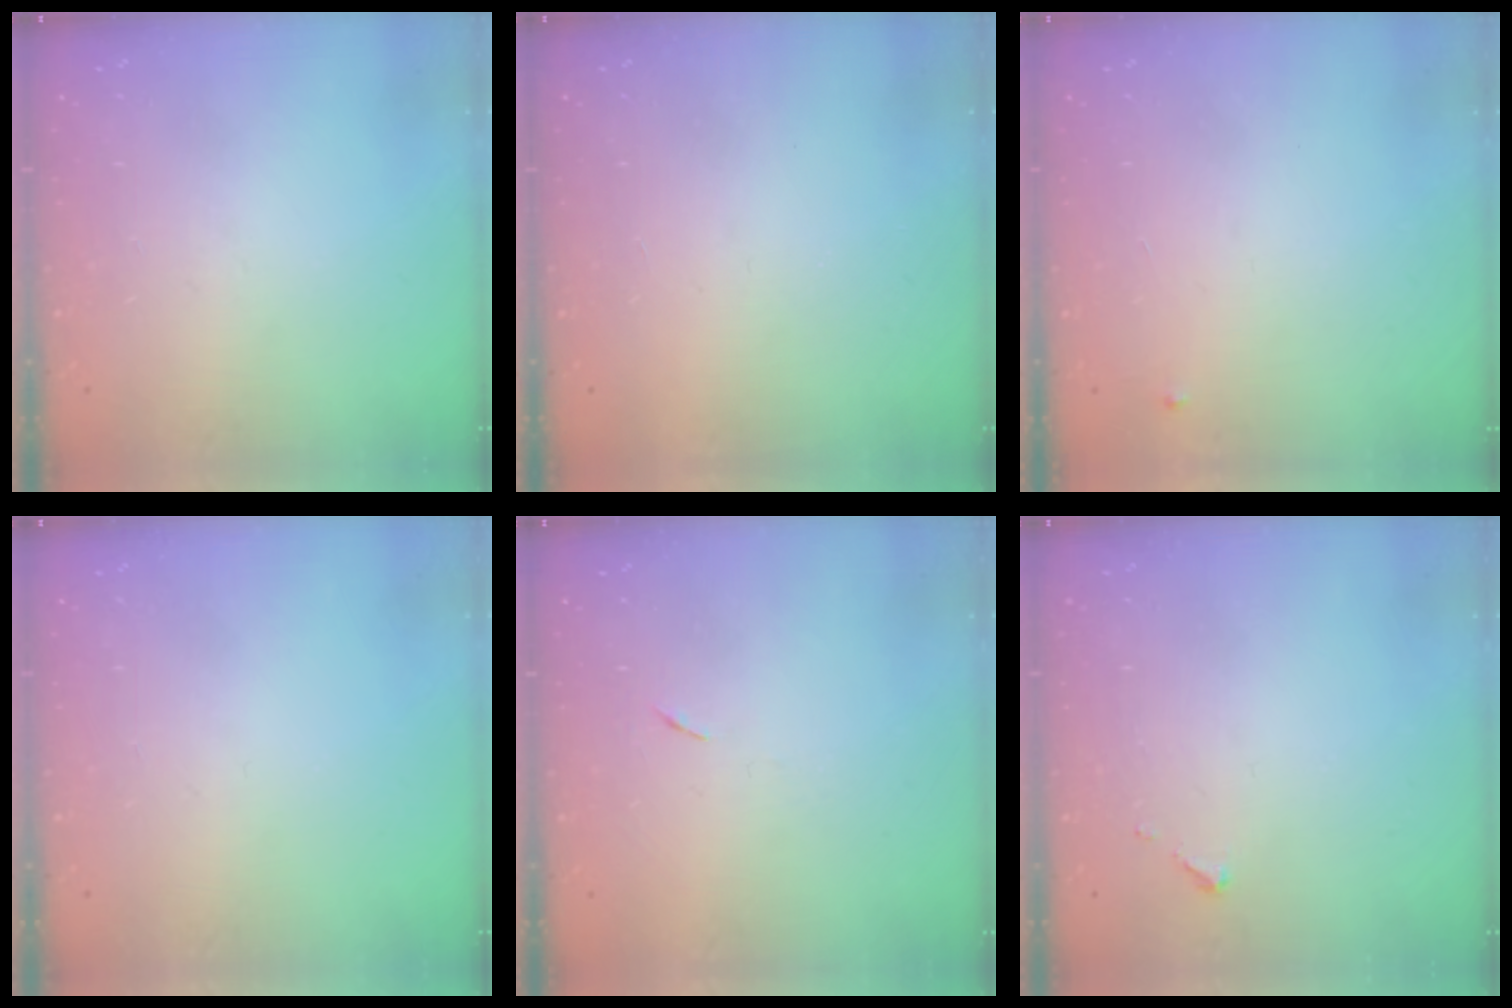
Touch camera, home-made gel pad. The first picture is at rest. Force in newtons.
{"total": 1.7, "press": 1.6, "slide": 0.1}
{"total": 3.2, "press": 3.2, "slide": 0.2}
{"total": 0.0}
{"total": 3.7, "press": 3.6, "slide": 0.7}
{"total": 2.6, "press": 2.6, "slide": 0.3}